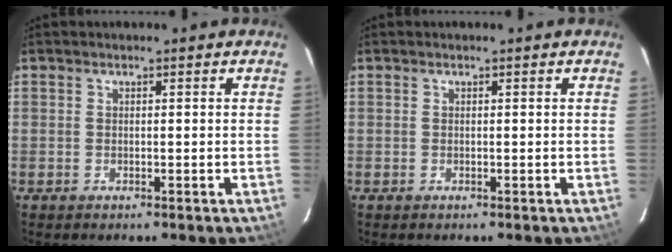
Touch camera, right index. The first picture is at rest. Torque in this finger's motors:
{"motor_torque": [0.02, 0.02, -0.01, 0.00]}